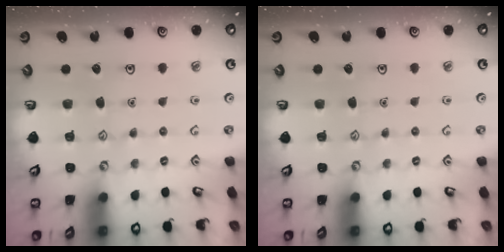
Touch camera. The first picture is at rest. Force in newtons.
{"total": 0.0}